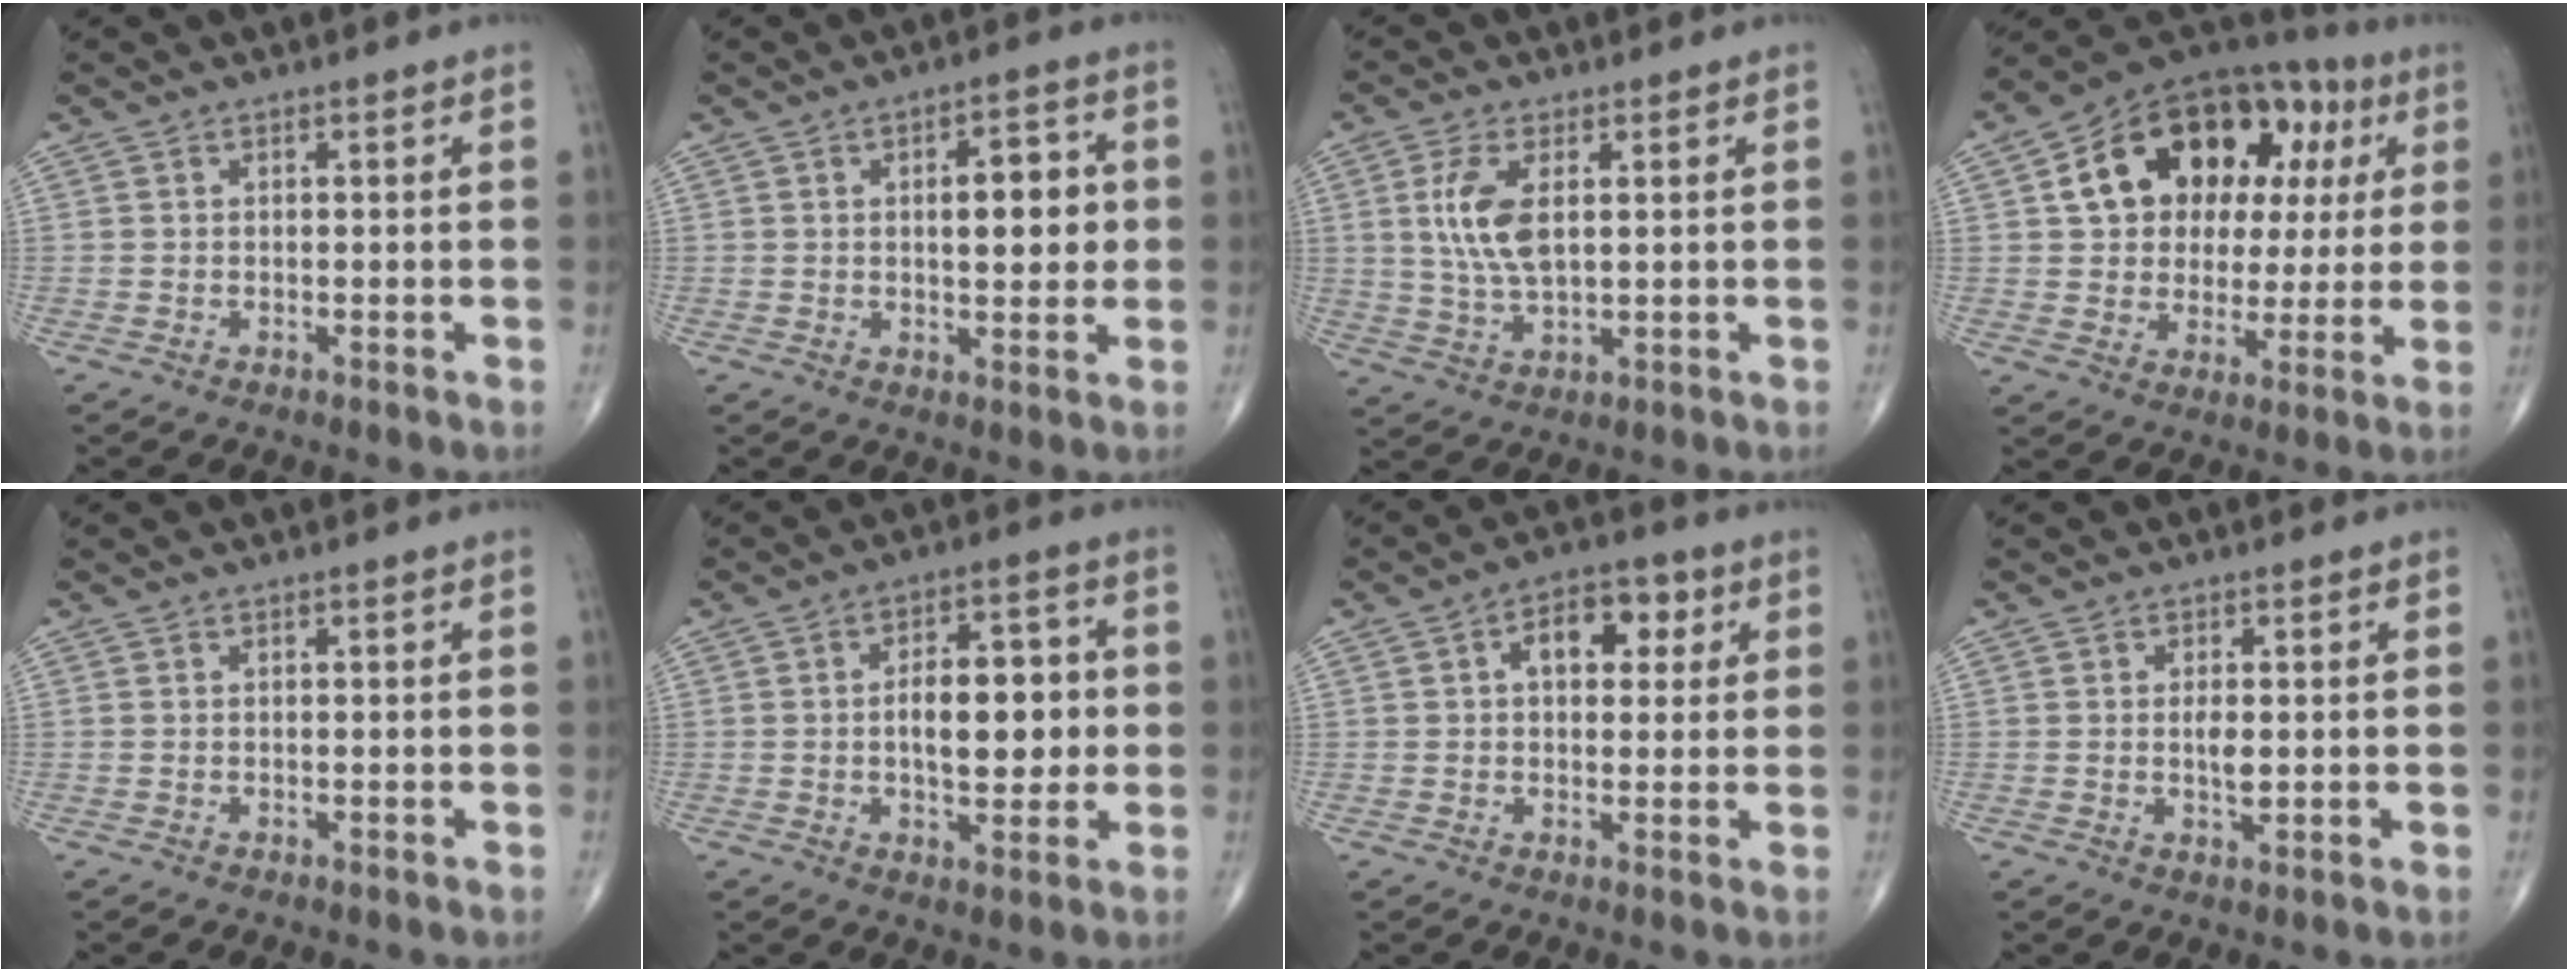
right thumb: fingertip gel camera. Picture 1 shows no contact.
{"total": 8.1, "force": [0.9, 3.7, 7.2], "torque": [-0.081, 0.000, 0.012]}
{"total": 8.3, "force": [1.9, 3.8, 7.1], "torque": [-0.154, -0.008, 0.041]}
{"total": 22.0, "force": [6.4, 14.9, 14.8], "torque": [-0.177, 0.029, 0.098]}
{"total": 0.0}
{"total": 11.0, "force": [0.0, 5.6, 9.5], "torque": [-0.117, 0.012, 0.001]}
{"total": 8.5, "force": [2.3, 5.3, 6.2], "torque": [-0.058, 0.012, 0.027]}
{"total": 2.9, "force": [0.1, 1.1, 2.7], "torque": [-0.043, -0.006, 0.000]}